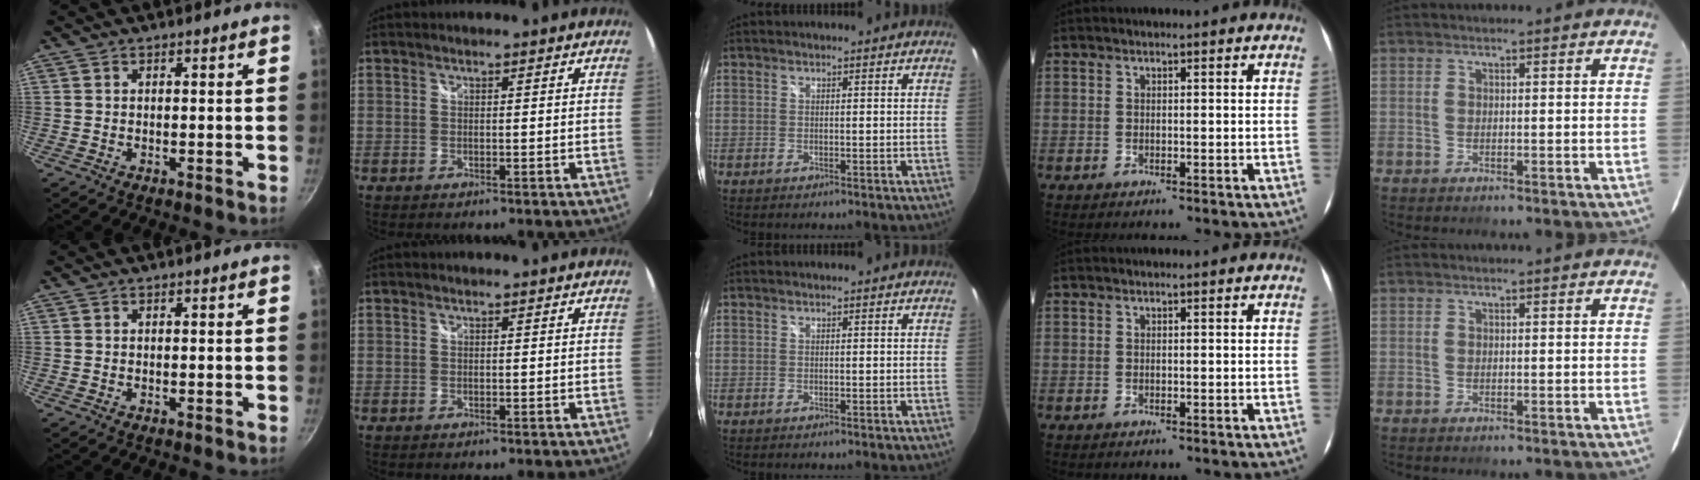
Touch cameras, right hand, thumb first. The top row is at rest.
{}